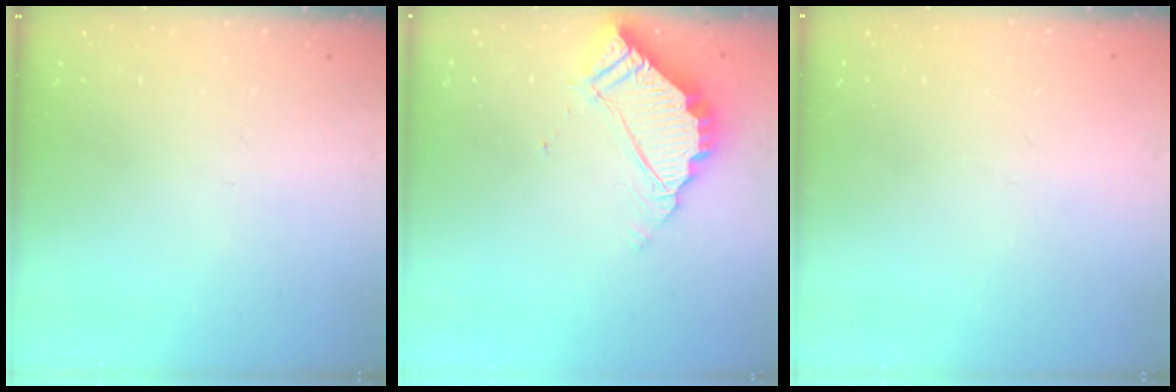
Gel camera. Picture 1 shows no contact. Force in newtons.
{"total": 5.8, "press": 5.8, "slide": 0.5}
{"total": 2.1, "press": 2.1, "slide": 0.1}